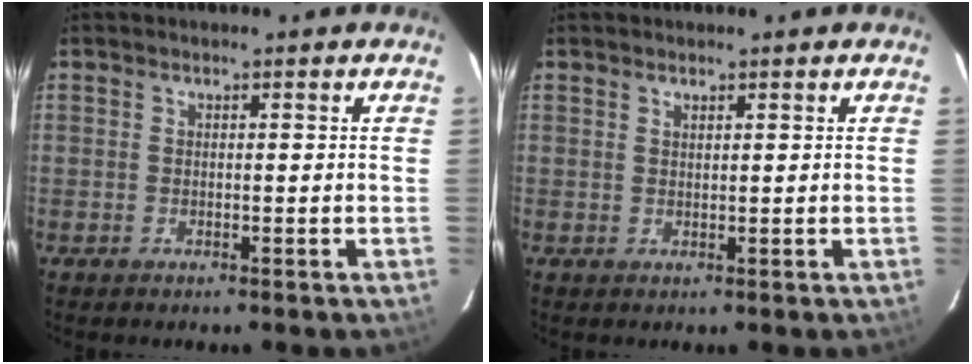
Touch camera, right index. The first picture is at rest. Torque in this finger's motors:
{"motor_torque": [-0.30, 0.00, -0.08, -0.01]}